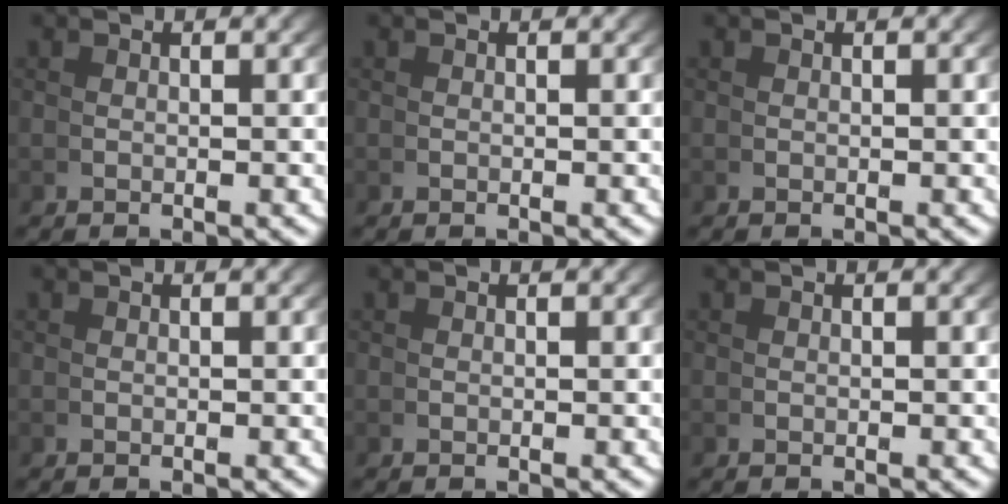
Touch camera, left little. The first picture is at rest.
{"total": 0.0}
{"total": 0.0}
{"total": 0.0}
{"total": 0.0}
{"total": 0.0}